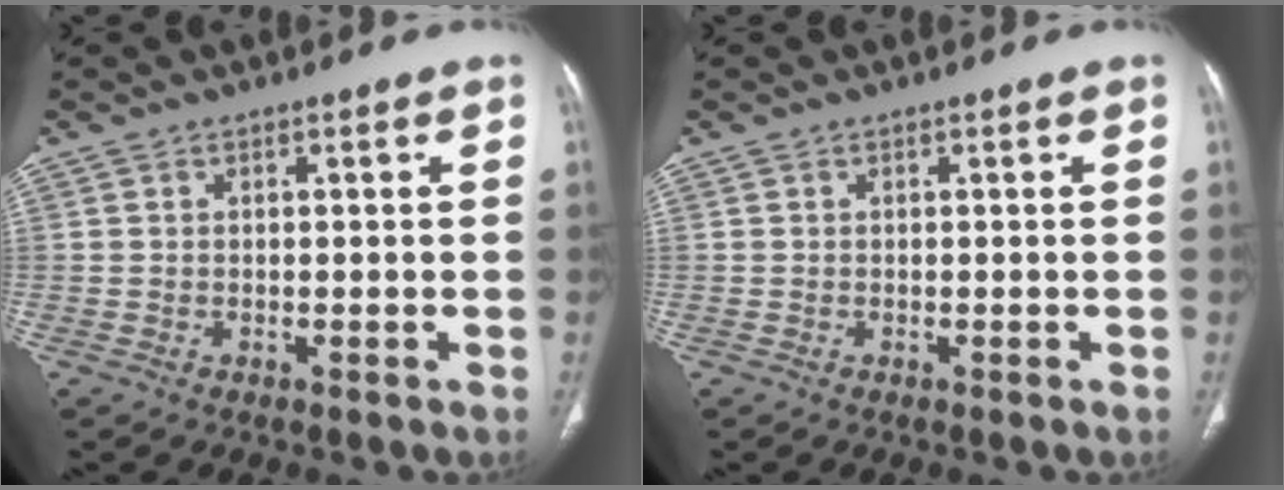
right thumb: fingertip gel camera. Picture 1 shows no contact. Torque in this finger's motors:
{"motor_torque": [0.07, 0.07, 0.00, 0.00, 0.00]}